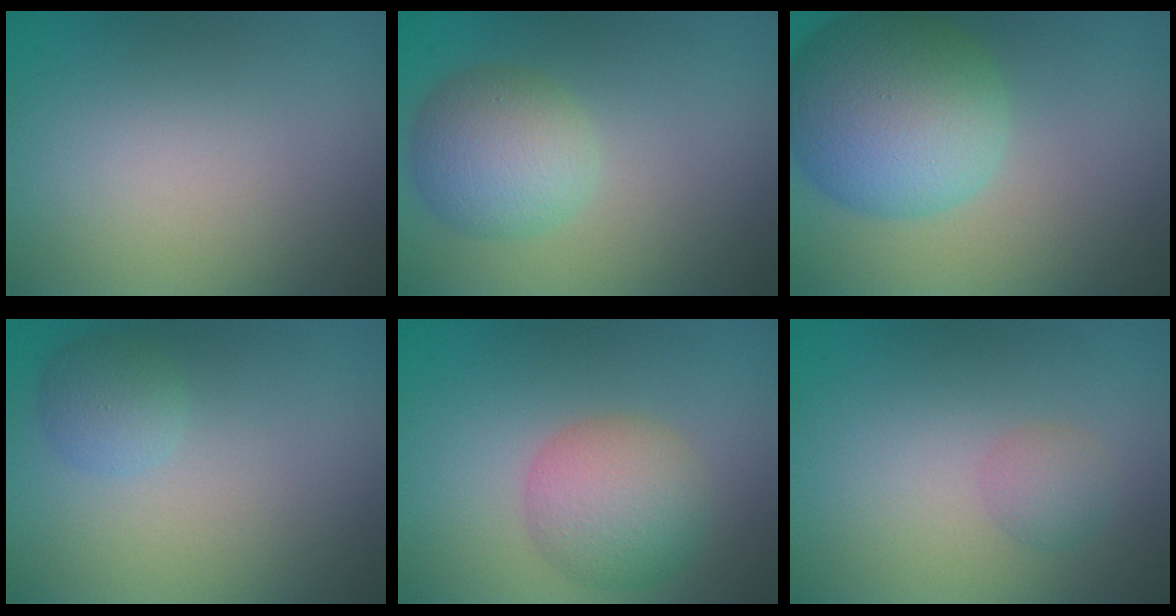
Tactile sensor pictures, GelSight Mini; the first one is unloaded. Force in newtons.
{"total": 4.8, "press": 4.8, "slide": 0.2}
{"total": 9.6, "press": 9.6, "slide": 0.5}
{"total": 1.8, "press": 1.8, "slide": 0.1}
{"total": 5.2, "press": 5.2, "slide": 0.3}
{"total": 1.6, "press": 1.6, "slide": 0.0}